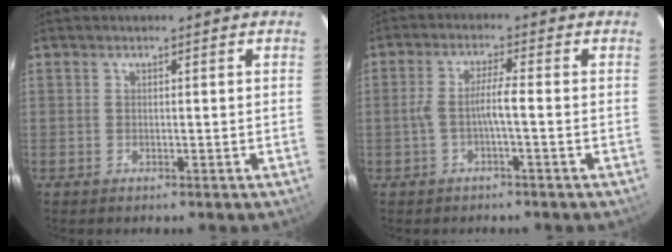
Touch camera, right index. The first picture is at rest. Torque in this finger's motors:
{"motor_torque": [0.60, -0.20, 0.29, 0.08]}